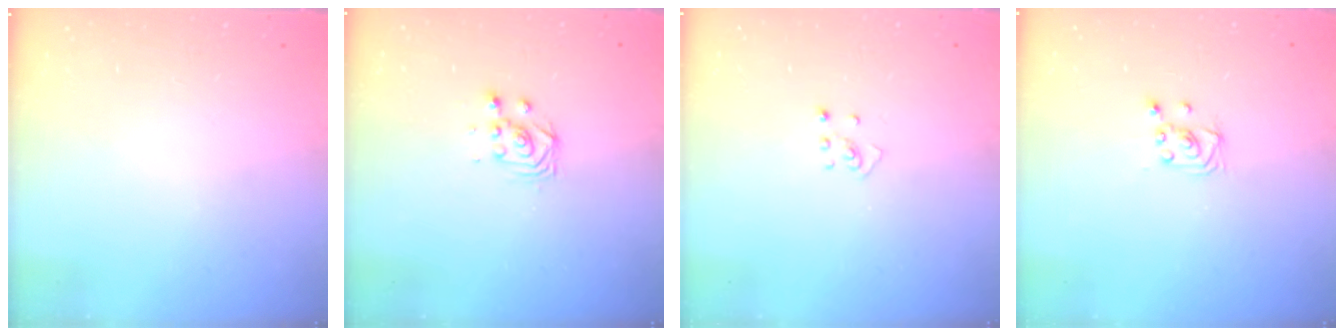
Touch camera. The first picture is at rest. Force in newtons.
{"total": 2.9, "press": 2.9, "slide": 0.4}
{"total": 3.6, "press": 3.6, "slide": 0.4}
{"total": 2.0, "press": 2.0, "slide": 0.2}